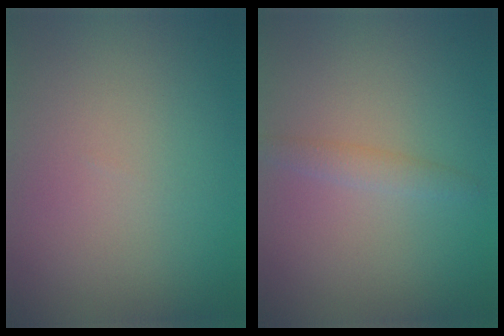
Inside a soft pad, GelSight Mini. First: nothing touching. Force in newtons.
{"total": 1.3, "press": 1.3, "slide": 0.1}